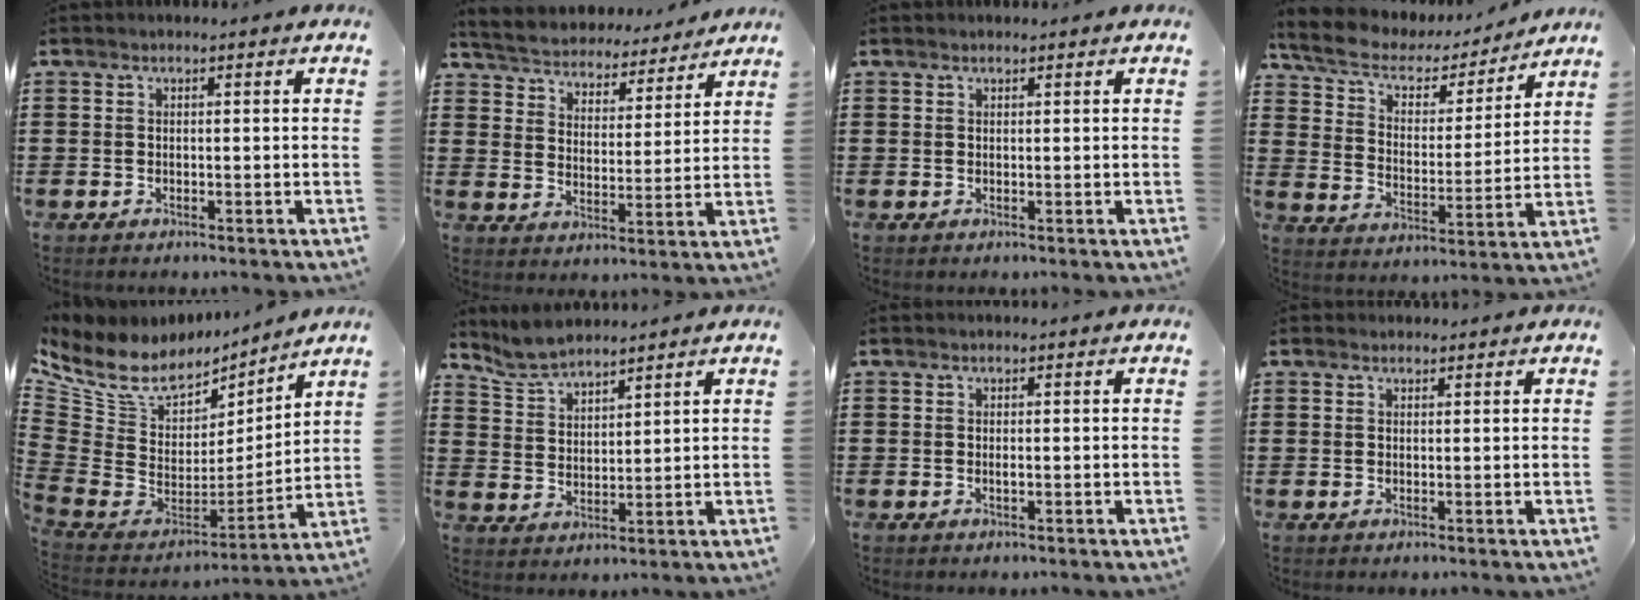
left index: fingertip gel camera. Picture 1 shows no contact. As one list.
[{"total": 4.7, "force": [4.7, 0.2, -0.1], "torque": [-0.026, -0.037, 0.077]}, {"total": 0.5, "force": [0.5, 0.1, 0.1], "torque": [-0.003, 0.000, 0.010]}, {"total": 6.1, "force": [5.0, 2.4, 2.5], "torque": [-0.075, -0.029, 0.083]}, {"total": 8.7, "force": [6.0, 5.2, 3.7], "torque": [-0.124, -0.051, 0.105]}, {"total": 5.1, "force": [4.9, 1.1, 1.1], "torque": [-0.040, -0.011, 0.092]}, {"total": 0.6, "force": [-0.1, 0.1, 0.6], "torque": [-0.012, -0.003, -0.001]}, {"total": 1.0, "force": [1.0, 0.3, 0.1], "torque": [-0.004, 0.002, 0.020]}]